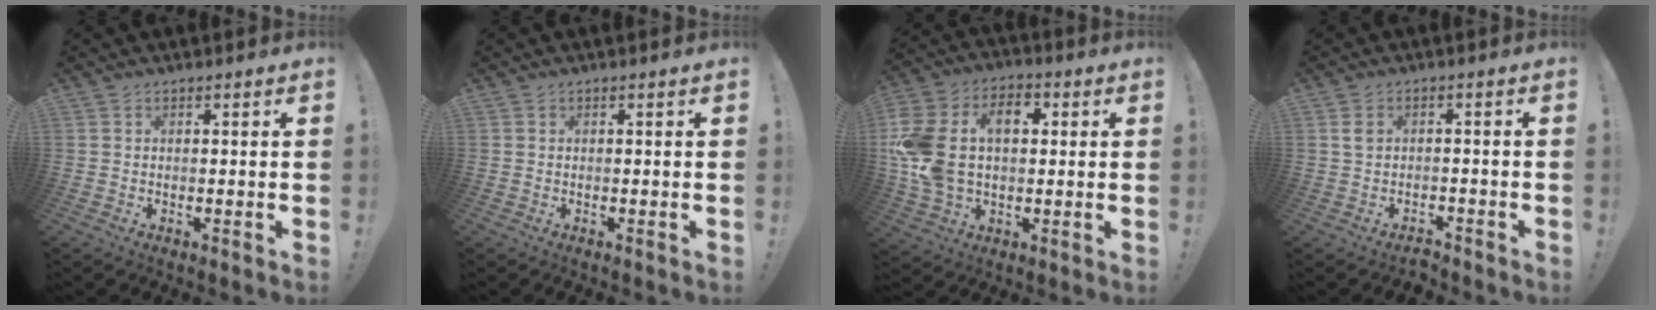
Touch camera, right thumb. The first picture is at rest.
{"total": 0.0}
{"total": 18.9, "force": [3.4, 13.0, 13.4], "torque": [-0.271, 0.002, 0.061]}
{"total": 2.5, "force": [-1.2, 1.7, 1.3], "torque": [-0.023, 0.007, -0.023]}